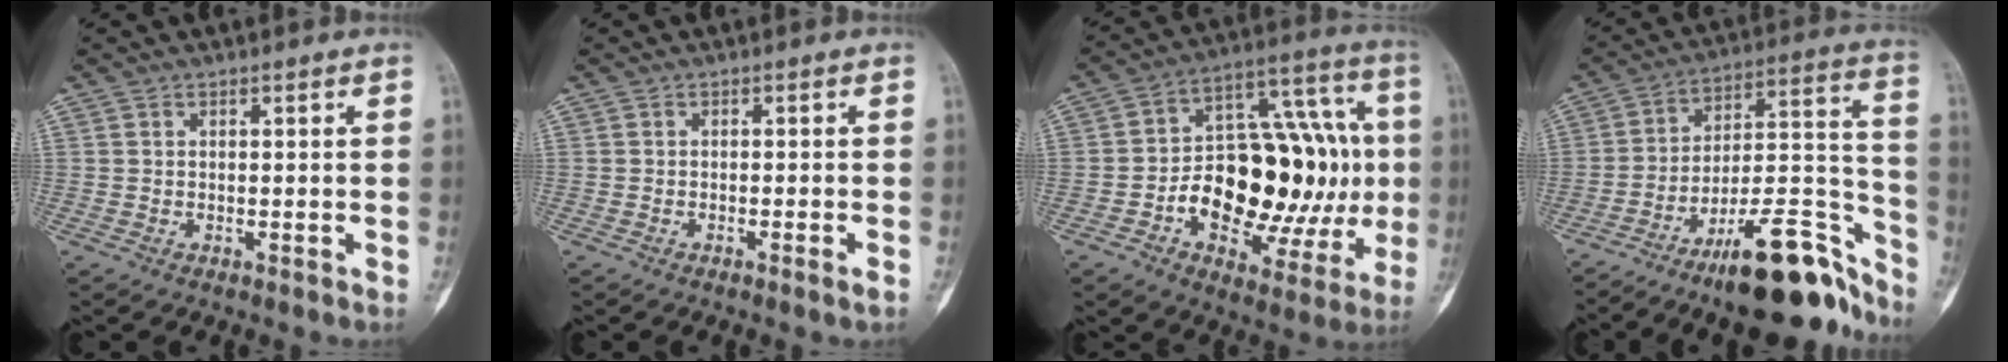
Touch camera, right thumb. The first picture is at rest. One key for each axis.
{"total": 1.4, "fx": -0.9, "fy": -0.1, "fz": 1.1, "tx": -0.024, "ty": -0.001, "tz": -0.013}
{"total": 27.0, "fx": -2.6, "fy": 15.0, "fz": 22.3, "tx": -0.295, "ty": 0.044, "tz": -0.026}
{"total": 21.9, "fx": -15.3, "fy": 6.4, "fz": 14.4, "tx": -0.160, "ty": 0.116, "tz": -0.244}